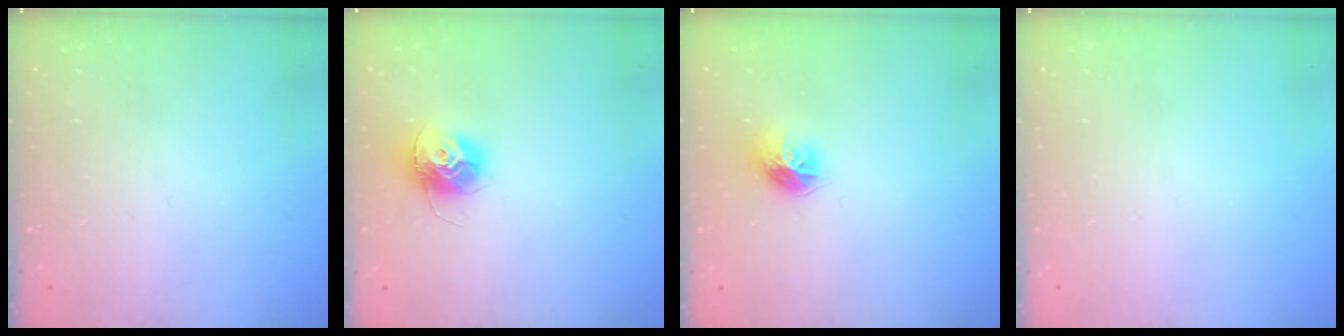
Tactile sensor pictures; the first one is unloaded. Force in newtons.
{"total": 12.1, "press": 12.1, "slide": 1.1}
{"total": 9.4, "press": 9.4, "slide": 0.5}
{"total": 0.0}